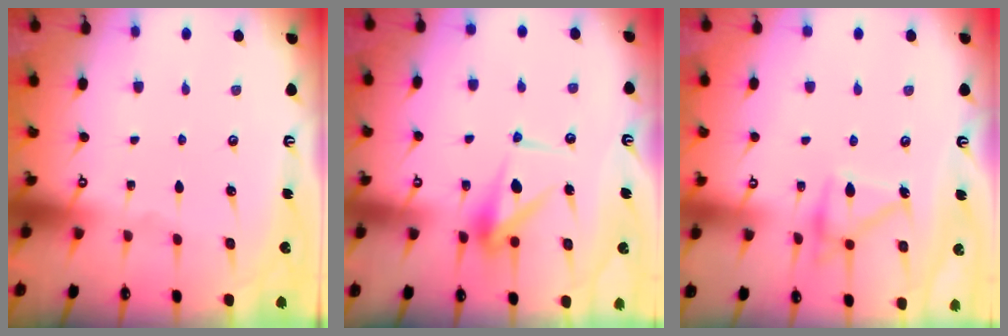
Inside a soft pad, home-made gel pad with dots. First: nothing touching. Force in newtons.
{"total": 10.0, "press": 10.0, "slide": 0.2}
{"total": 15.5, "press": 15.4, "slide": 0.9}